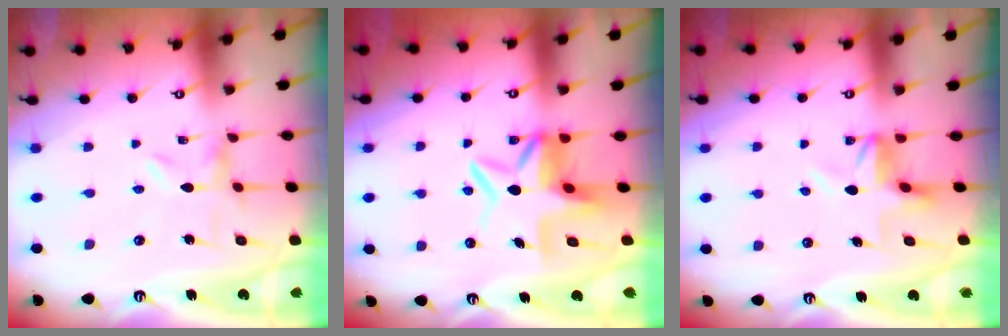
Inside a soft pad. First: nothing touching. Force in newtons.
{"total": 8.8, "press": 8.2, "slide": 3.1}
{"total": 5.5, "press": 5.1, "slide": 2.2}